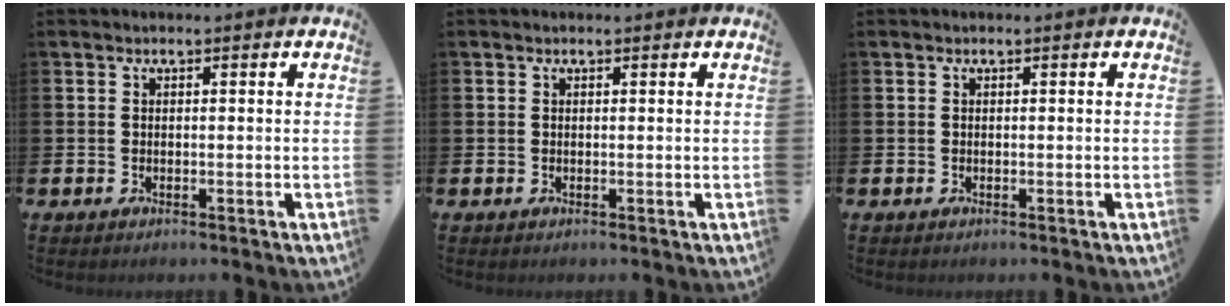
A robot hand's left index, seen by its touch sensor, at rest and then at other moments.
{"total": 0.0}
{"total": 0.0}